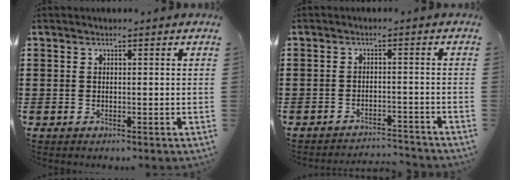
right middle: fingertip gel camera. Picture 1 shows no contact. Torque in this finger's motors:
{"motor_torque": [0.03, -0.03, 0.00, 0.01]}